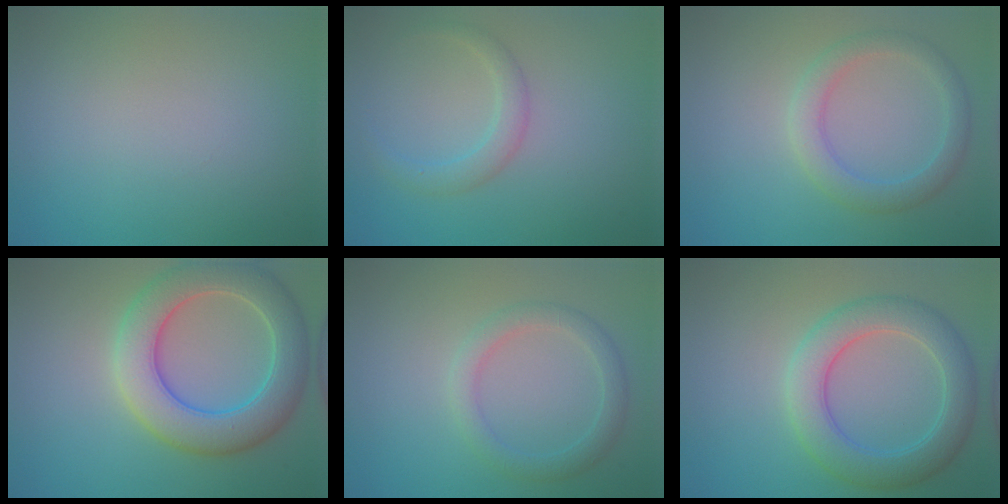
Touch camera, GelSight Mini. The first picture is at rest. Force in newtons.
{"total": 1.9, "press": 1.9, "slide": 0.2}
{"total": 3.0, "press": 3.0, "slide": 0.2}
{"total": 7.5, "press": 7.5, "slide": 0.7}
{"total": 2.4, "press": 2.4, "slide": 0.1}
{"total": 5.4, "press": 5.4, "slide": 0.1}